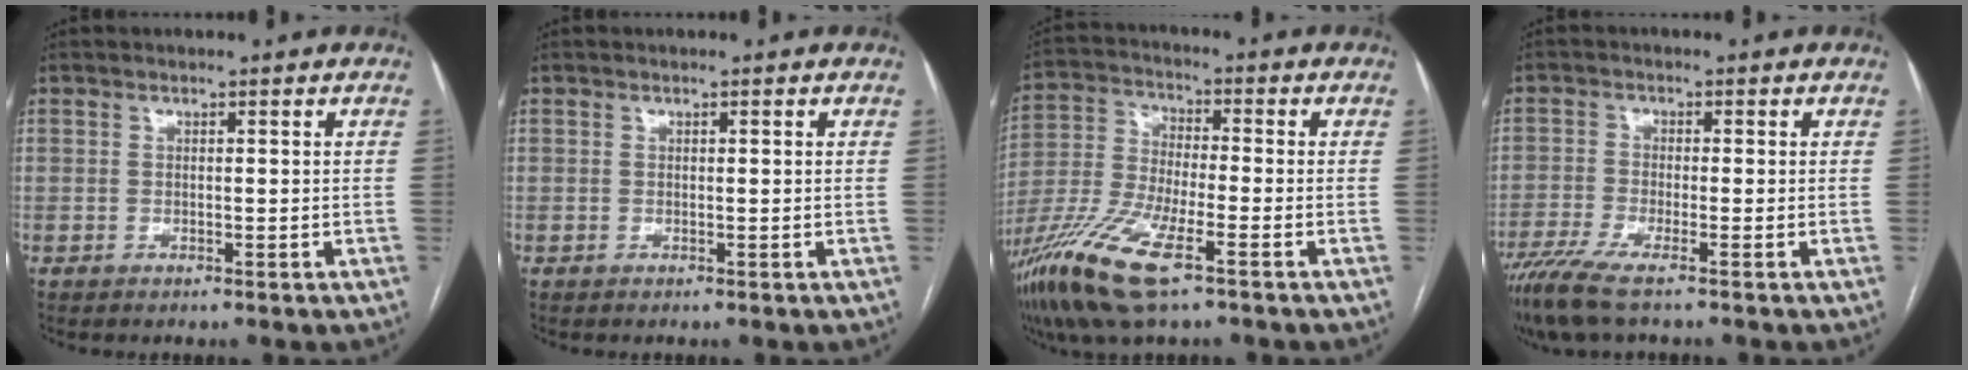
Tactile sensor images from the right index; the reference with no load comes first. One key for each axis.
{"total": 0.0}
{"total": 15.6, "fx": -9.0, "fy": 3.3, "fz": 12.3, "tx": -0.274, "ty": -0.033, "tz": -0.171}
{"total": 7.1, "fx": -5.2, "fy": 0.3, "fz": 4.9, "tx": -0.093, "ty": -0.016, "tz": -0.097}